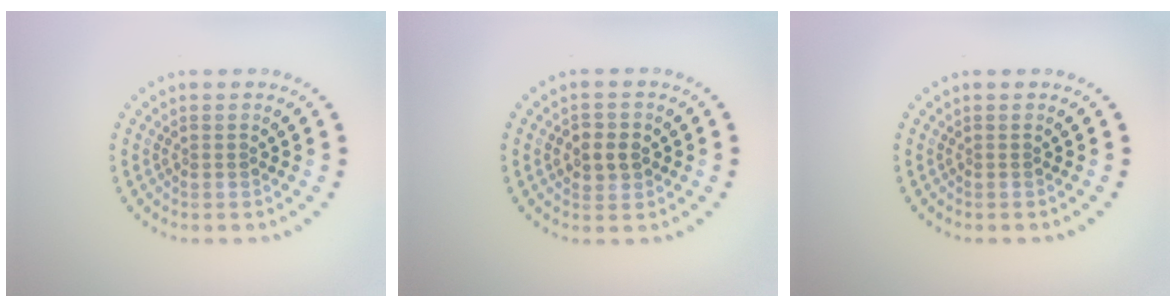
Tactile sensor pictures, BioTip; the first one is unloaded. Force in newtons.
{"total": 2.4, "press": 2.4, "slide": 0.4}
{"total": 0.0}